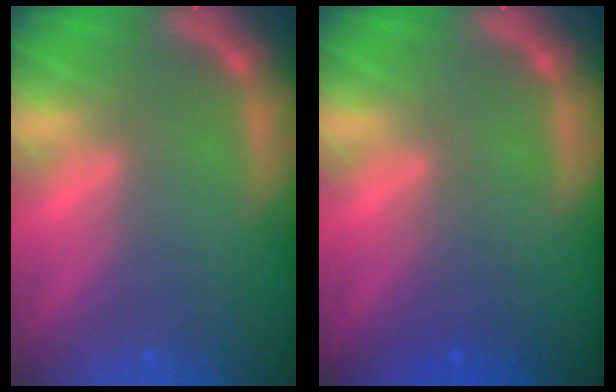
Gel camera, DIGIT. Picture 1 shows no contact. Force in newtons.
{"total": 1.9}